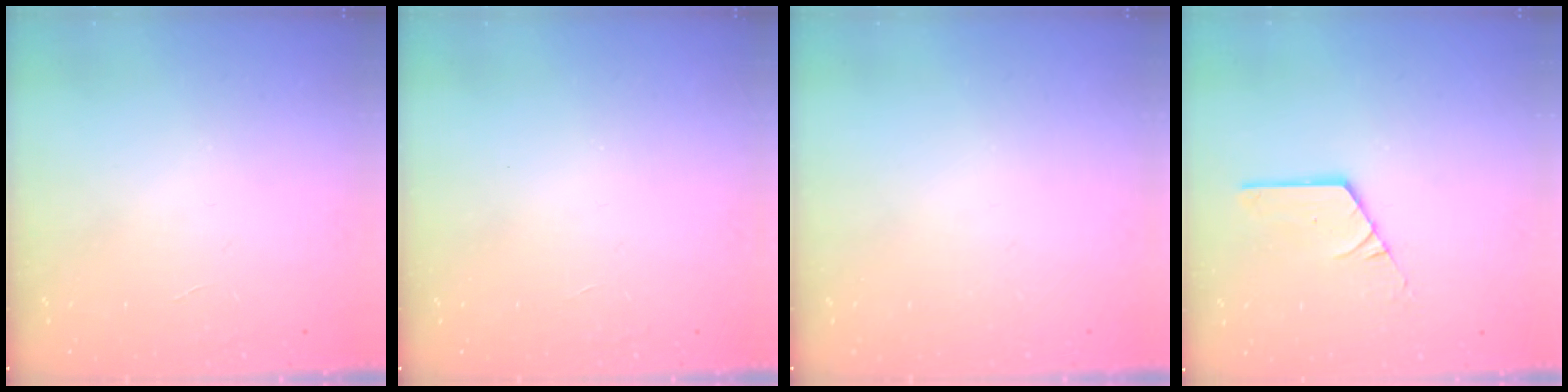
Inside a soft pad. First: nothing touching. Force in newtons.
{"total": 0.0}
{"total": 0.0}
{"total": 2.6, "press": 2.6, "slide": 0.2}